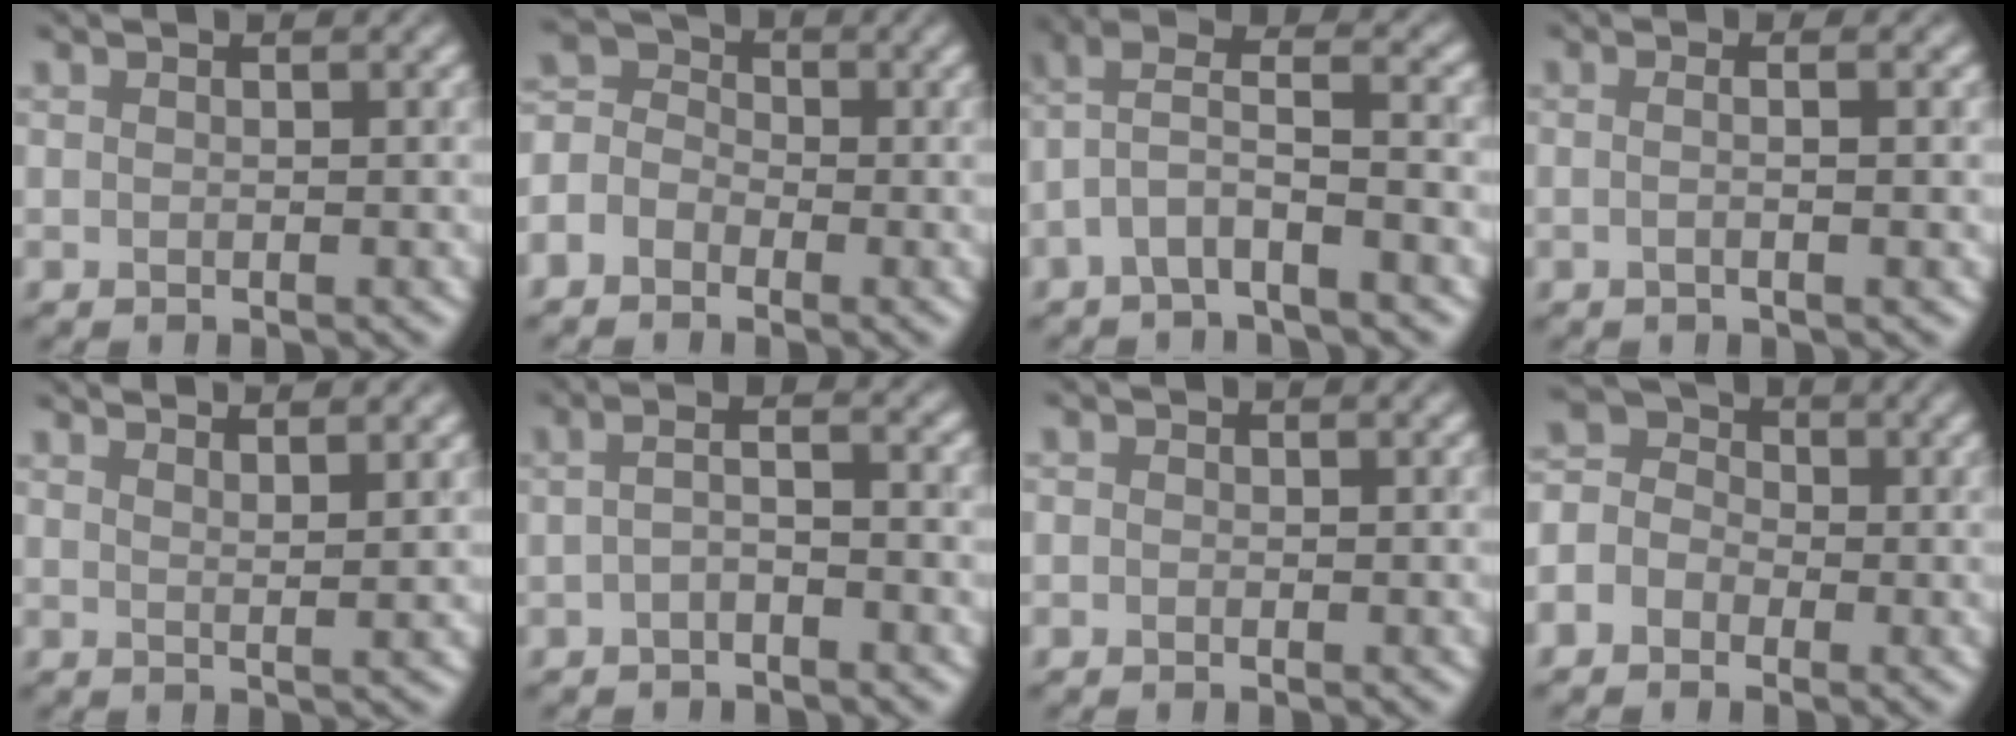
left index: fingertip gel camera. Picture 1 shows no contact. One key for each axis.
{"total": 3.3, "fx": -2.1, "fy": 2.3, "fz": 1.2, "tx": -0.028, "ty": 0.009, "tz": -0.040}
{"total": 3.7, "fx": -1.7, "fy": 0.6, "fz": 3.3, "tx": -0.074, "ty": 0.019, "tz": -0.033}
{"total": 3.6, "fx": 0.6, "fy": 1.8, "fz": 3.0, "tx": -0.006, "ty": 0.013, "tz": -0.024}
{"total": 4.1, "fx": 3.2, "fy": 1.0, "fz": 2.3, "tx": -0.005, "ty": 0.025, "tz": 0.021}
{"total": 1.7, "fx": -0.9, "fy": 0.3, "fz": 1.4, "tx": -0.028, "ty": 0.007, "tz": -0.015}
{"total": 0.6, "fx": -0.4, "fy": -0.1, "fz": -0.4, "tx": 0.006, "ty": -0.002, "tz": 0.002}
{"total": 3.4, "fx": -1.6, "fy": 2.8, "fz": 1.1, "tx": -0.017, "ty": 0.013, "tz": -0.028}